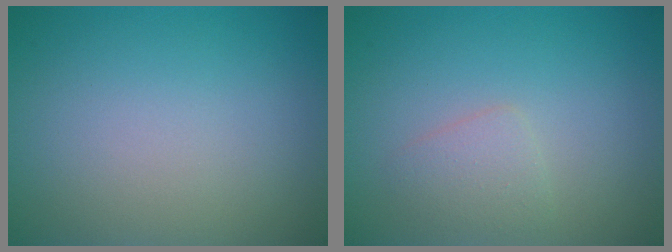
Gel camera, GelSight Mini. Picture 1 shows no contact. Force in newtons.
{"total": 1.5, "press": 1.5, "slide": 0.1}